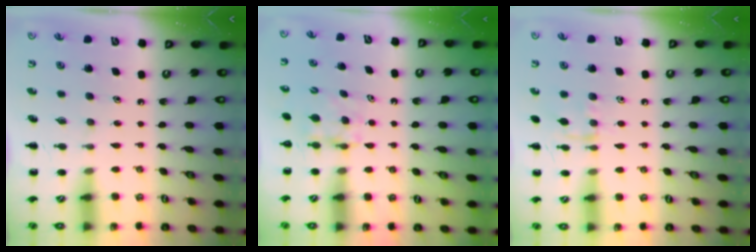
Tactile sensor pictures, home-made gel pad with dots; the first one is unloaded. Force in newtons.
{"total": 3.7, "press": 3.6, "slide": 0.7}
{"total": 6.7, "press": 6.7, "slide": 0.8}